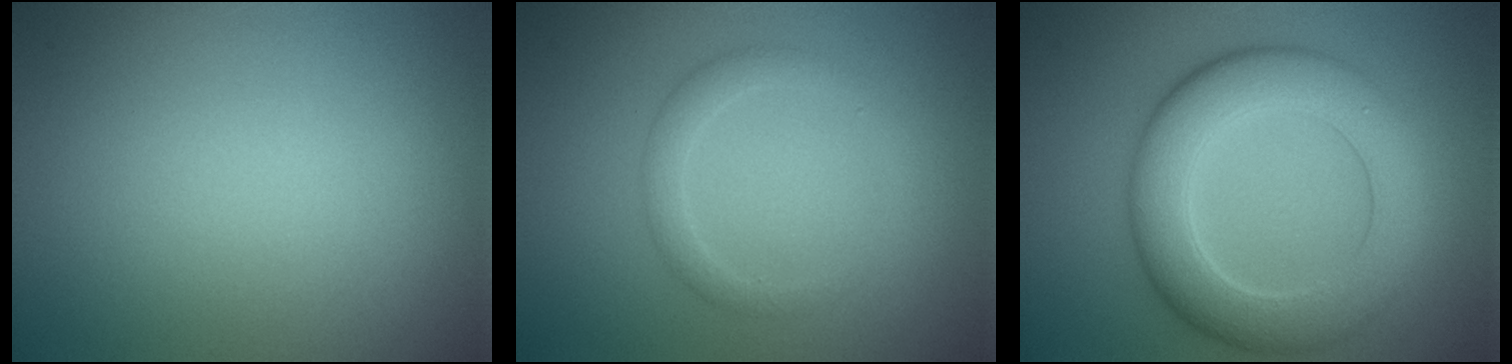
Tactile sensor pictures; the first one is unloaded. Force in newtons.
{"total": 1.8, "press": 1.8, "slide": 0.0}
{"total": 7.5, "press": 7.5, "slide": 0.2}